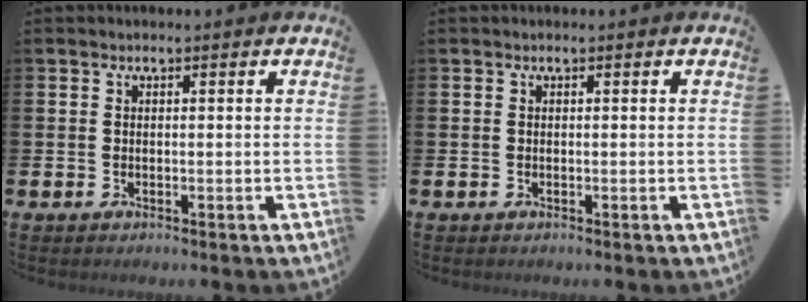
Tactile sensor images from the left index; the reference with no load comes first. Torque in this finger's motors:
{"motor_torque": [0.00, 0.00, 0.01, 0.01]}